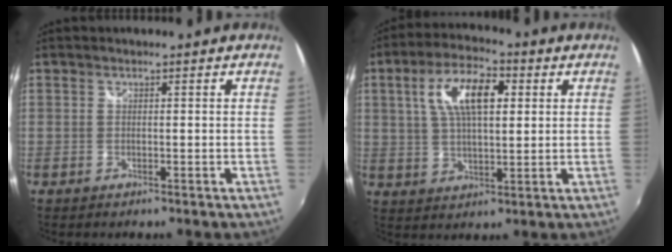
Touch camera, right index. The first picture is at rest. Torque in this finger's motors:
{"motor_torque": [0.84, 0.57, 0.27, 0.15]}